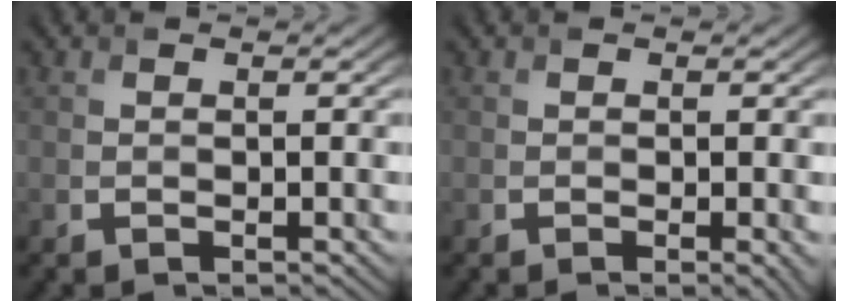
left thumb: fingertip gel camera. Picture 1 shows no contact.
{"total": 1.3, "force": [-0.3, 0.3, 1.3], "torque": [-0.016, 0.000, -0.007]}